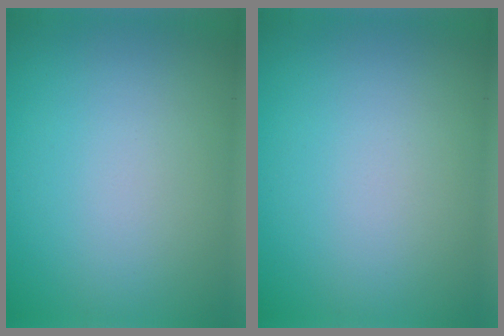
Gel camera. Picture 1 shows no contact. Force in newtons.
{"total": 0.0}